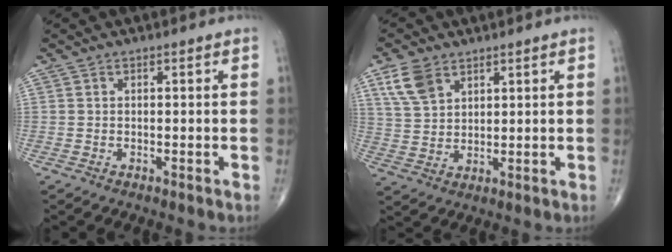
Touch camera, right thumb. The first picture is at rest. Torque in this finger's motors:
{"motor_torque": [-0.01, 0.05, 0.05, 0.05, 0.11]}